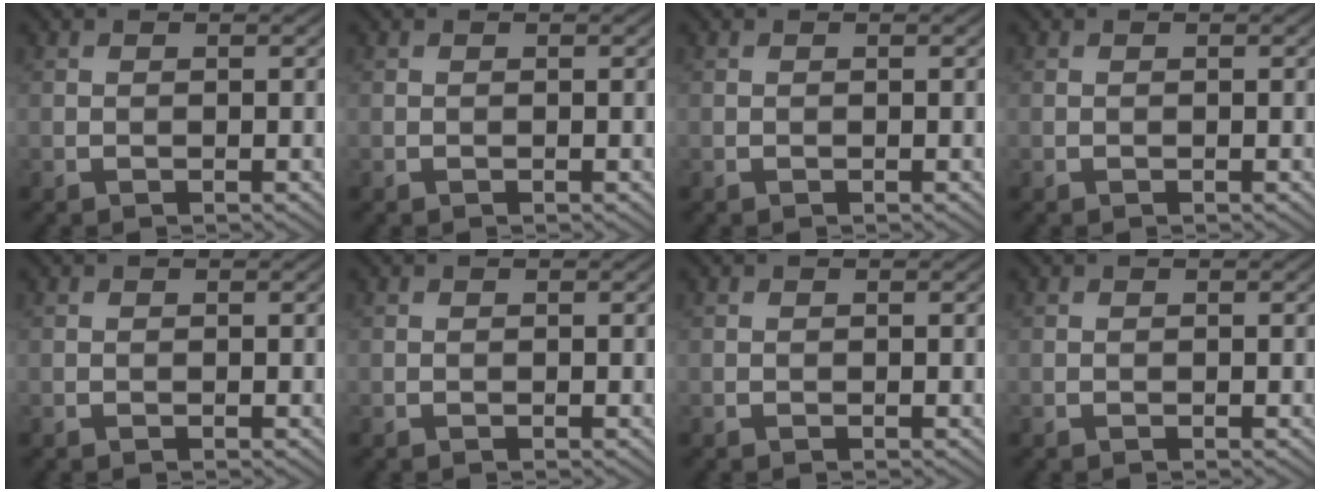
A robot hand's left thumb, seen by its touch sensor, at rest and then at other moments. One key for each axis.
{"total": 0.0}
{"total": 0.0}
{"total": 0.0}
{"total": 0.0}
{"total": 0.0}
{"total": 0.0}
{"total": 0.0}